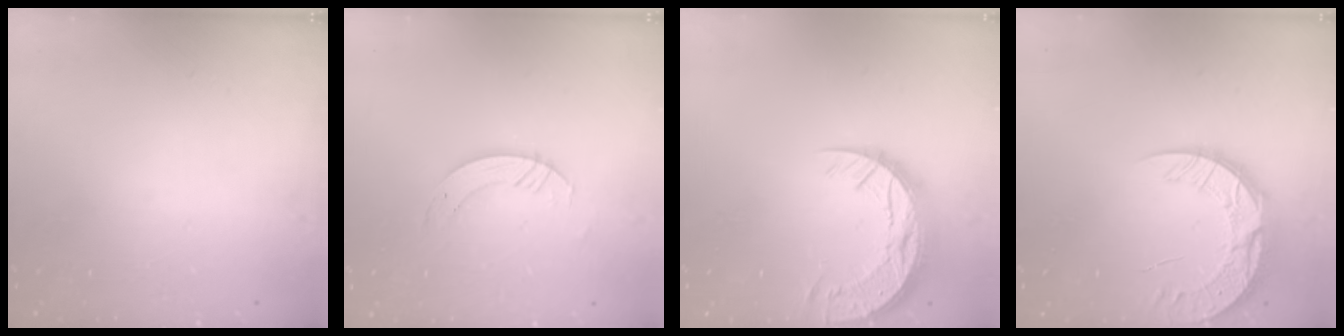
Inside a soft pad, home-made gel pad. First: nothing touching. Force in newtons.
{"total": 3.9, "press": 3.9, "slide": 0.4}
{"total": 13.2, "press": 13.2, "slide": 0.9}
{"total": 13.0, "press": 12.9, "slide": 1.0}